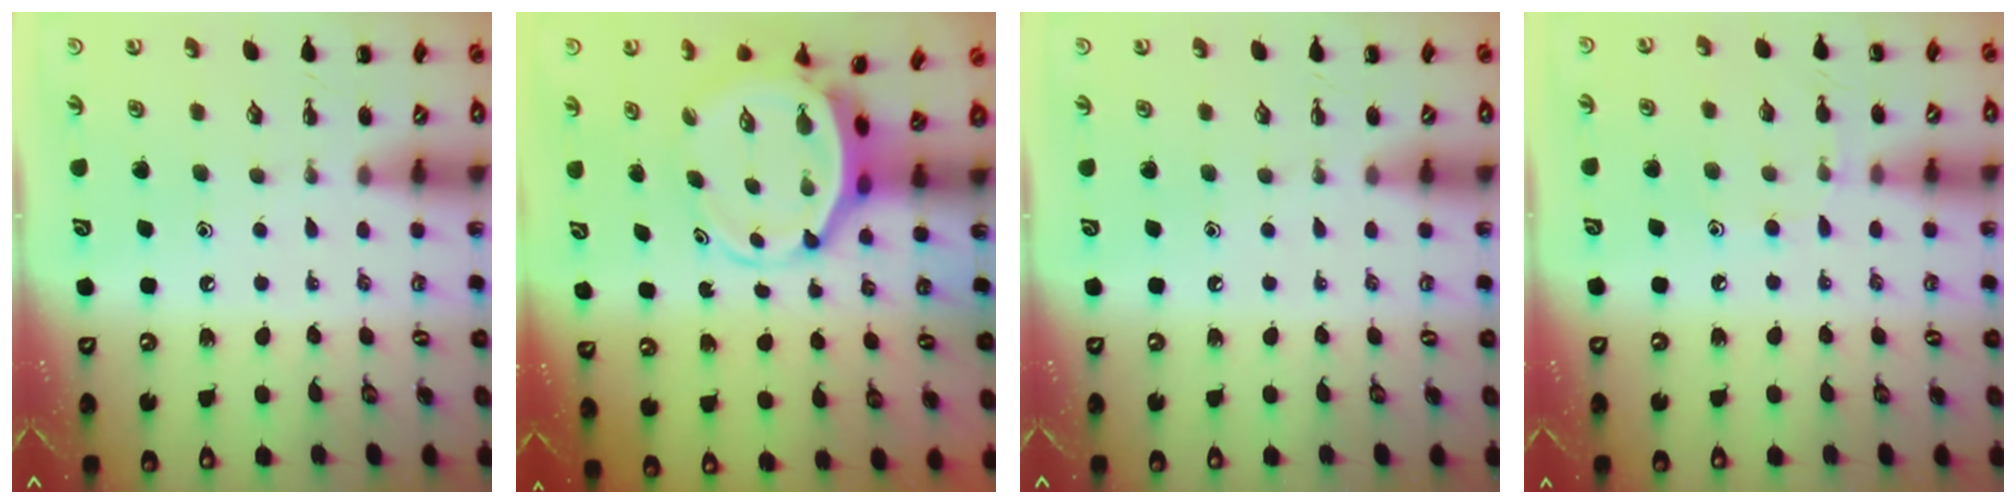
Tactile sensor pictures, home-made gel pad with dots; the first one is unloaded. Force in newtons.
{"total": 5.4, "press": 5.2, "slide": 1.2}
{"total": 0.0}
{"total": 7.1, "press": 6.8, "slide": 2.0}